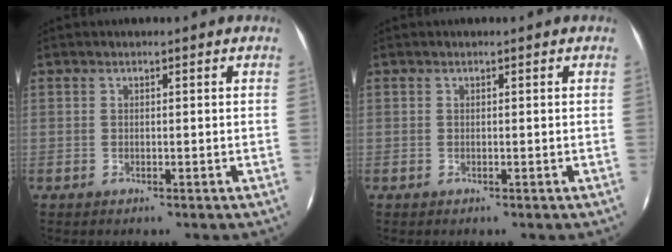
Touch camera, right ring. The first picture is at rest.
{"total": 0.0}